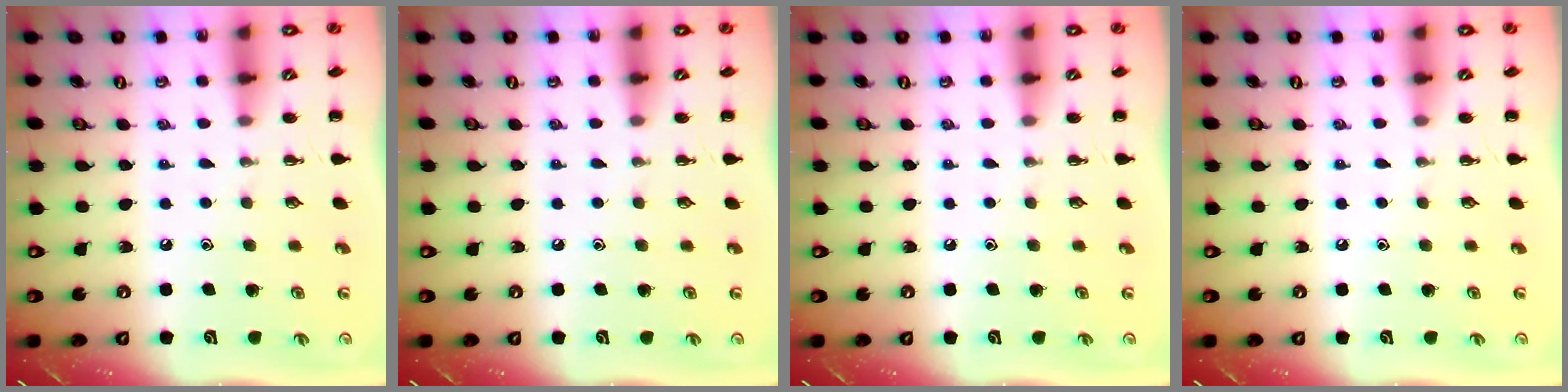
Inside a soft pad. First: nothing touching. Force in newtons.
{"total": 0.0}
{"total": 0.0}
{"total": 0.0}